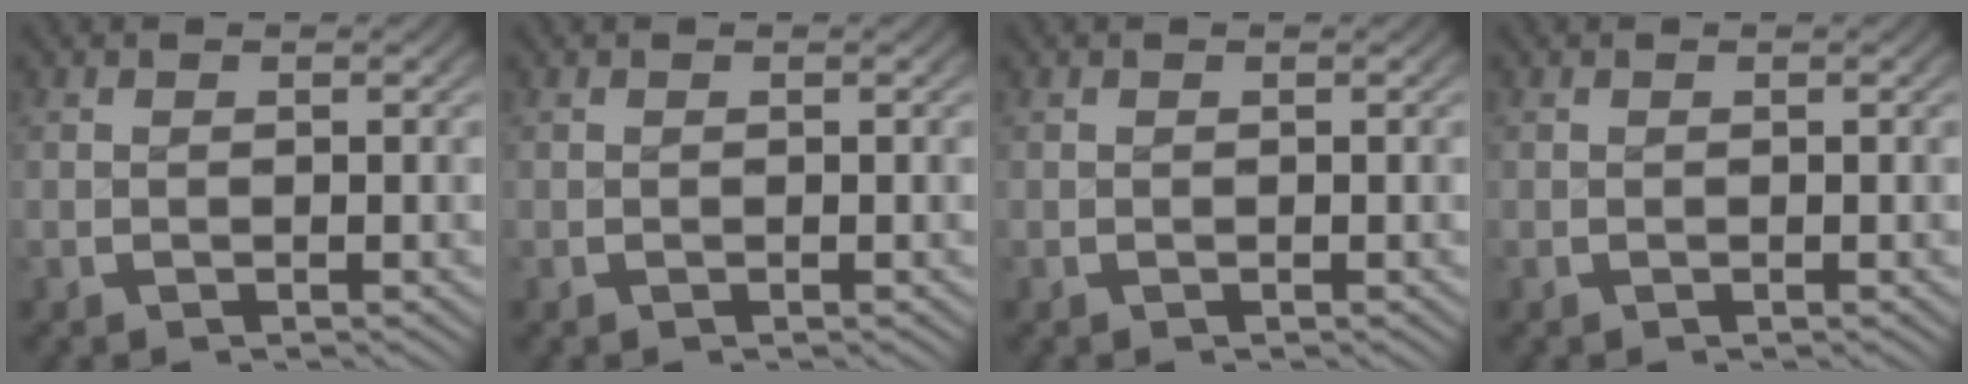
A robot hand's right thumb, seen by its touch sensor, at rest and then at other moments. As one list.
[{"total": 0.0}, {"total": 0.0}, {"total": 0.0}]